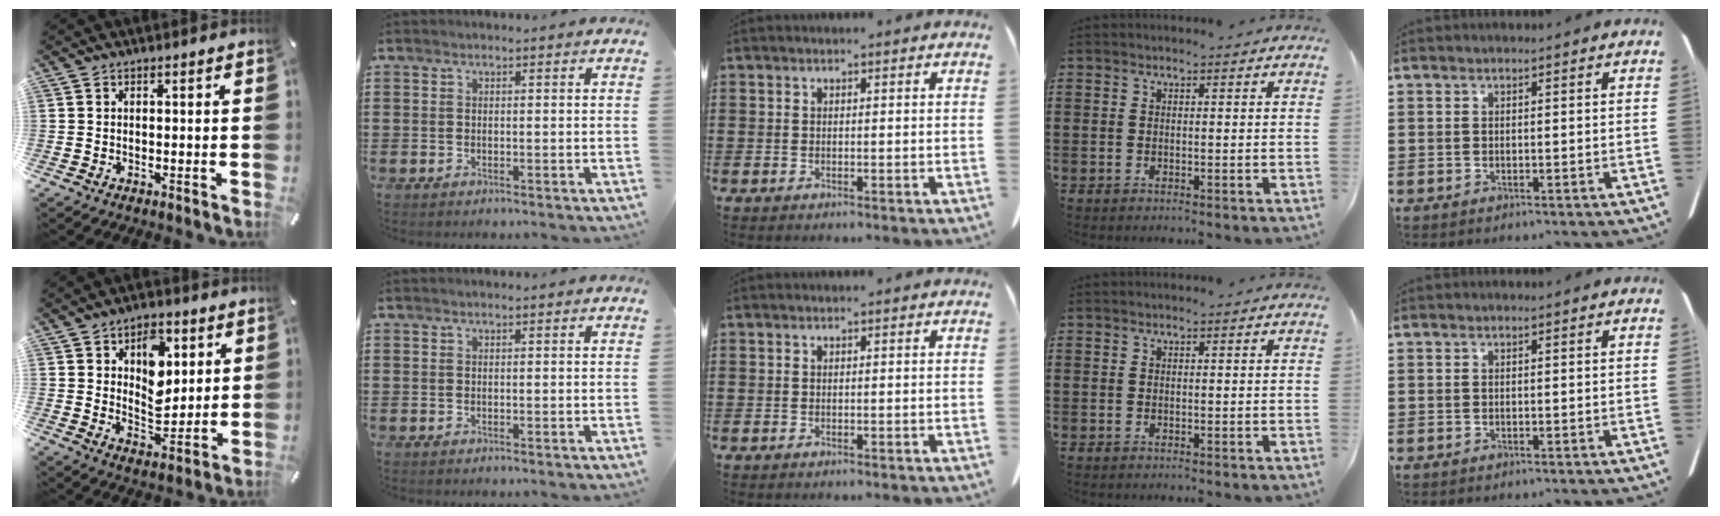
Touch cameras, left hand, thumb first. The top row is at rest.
{"thumb": {"total": 10.9, "force": [3.7, 7.8, 6.5], "torque": [-0.077, -0.009, 0.065]}}